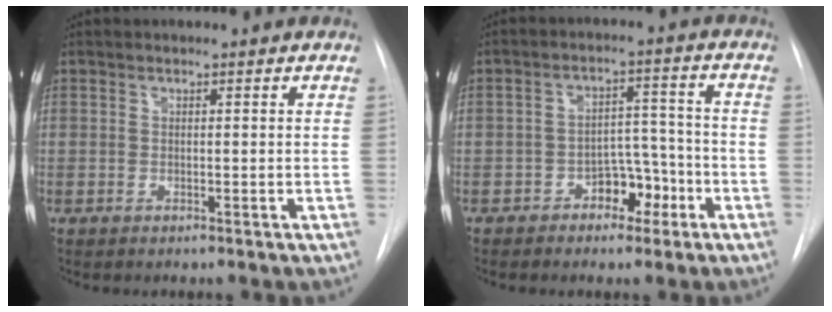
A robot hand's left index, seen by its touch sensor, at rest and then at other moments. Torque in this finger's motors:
{"motor_torque": [0.11, 0.37, 0.07, 0.01]}